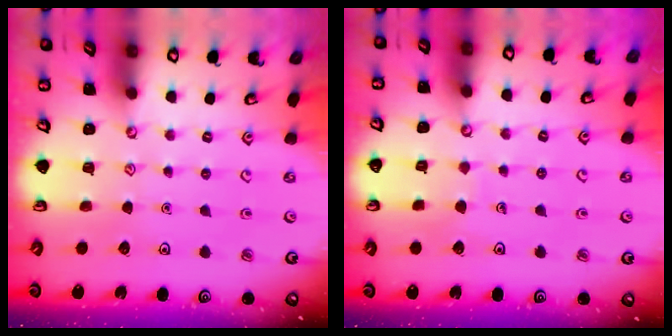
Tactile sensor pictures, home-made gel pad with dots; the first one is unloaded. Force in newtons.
{"total": 2.7, "press": 2.7, "slide": 0.1}